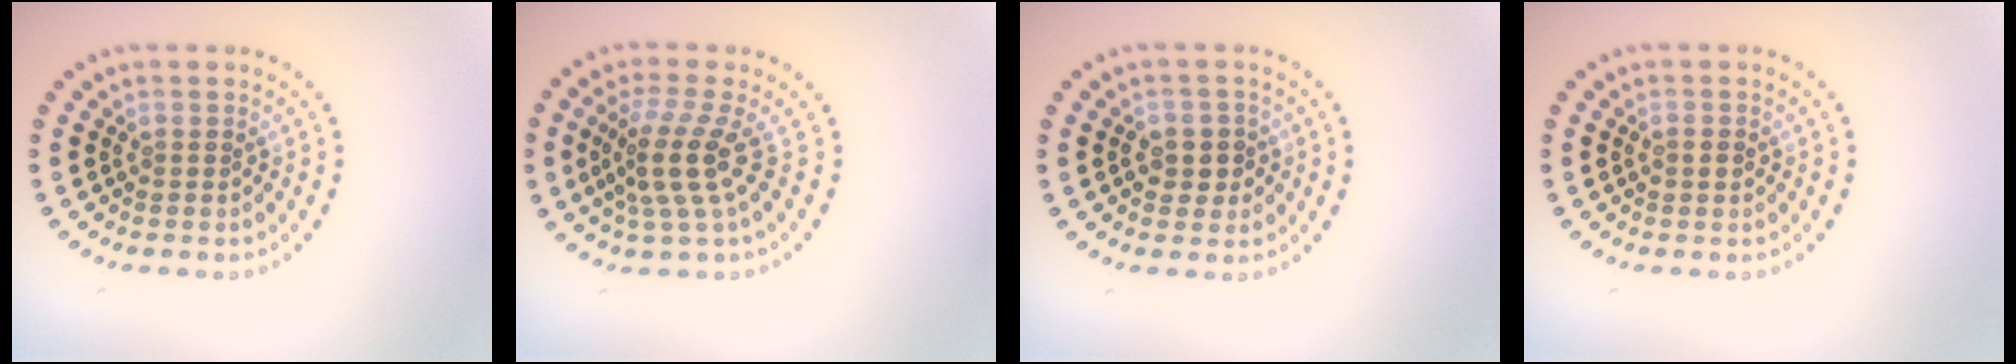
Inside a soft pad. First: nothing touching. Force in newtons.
{"total": 4.1, "press": 2.9, "slide": 2.8}
{"total": 2.5, "press": 2.5, "slide": 0.4}
{"total": 1.3, "press": 1.3, "slide": 0.2}